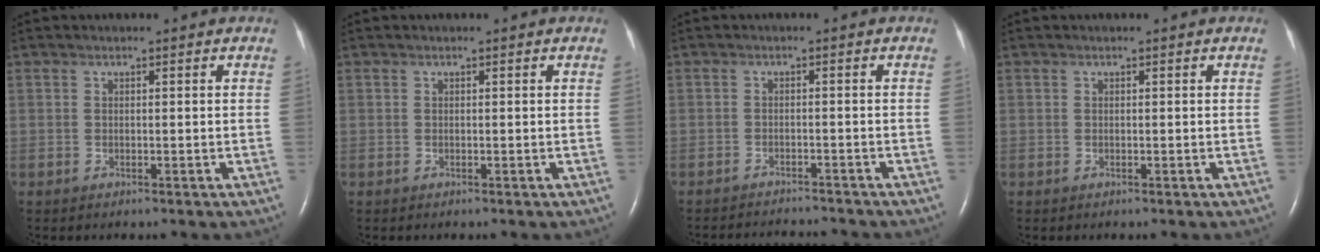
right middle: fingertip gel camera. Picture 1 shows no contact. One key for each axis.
{"total": 0.0}
{"total": 7.6, "fx": -7.5, "fy": 0.7, "fz": 1.4, "tx": -0.020, "ty": -0.006, "tz": -0.099}
{"total": 0.0}